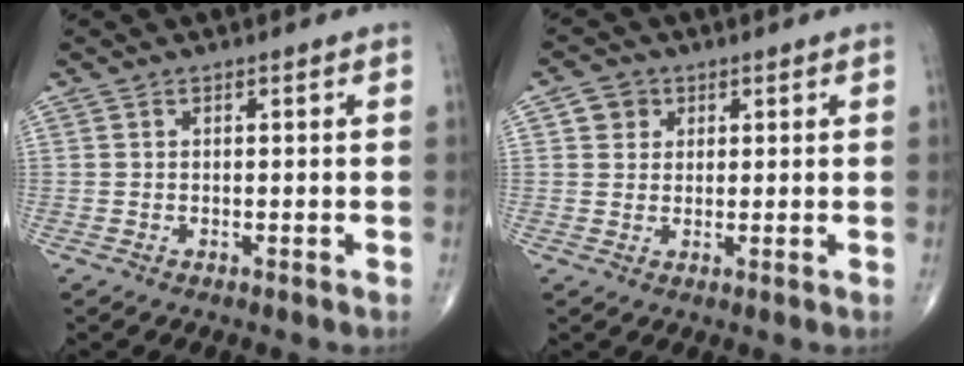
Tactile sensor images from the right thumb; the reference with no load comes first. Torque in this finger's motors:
{"motor_torque": [-0.61, 0.50, 0.20, 0.11, -0.01]}